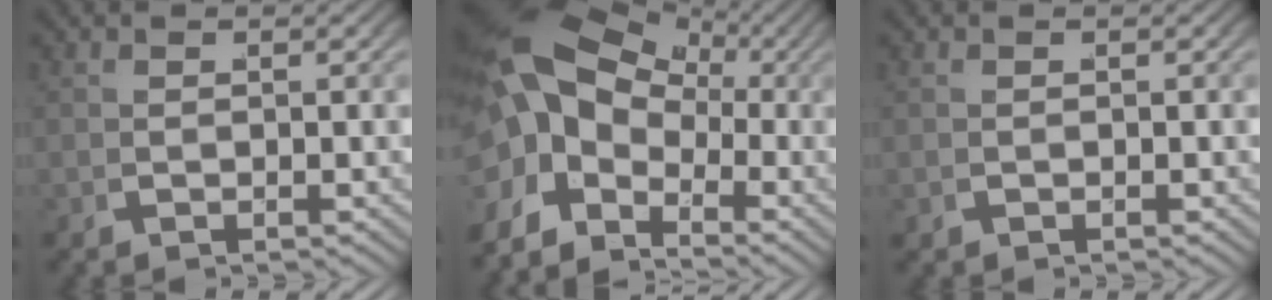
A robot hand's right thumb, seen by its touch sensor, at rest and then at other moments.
{"total": 9.8, "force": [0.2, 7.2, 6.7], "torque": [-0.141, -0.006, -0.012]}
{"total": 0.5, "force": [-0.3, 0.4, 0.1], "torque": [-0.007, -0.006, -0.002]}